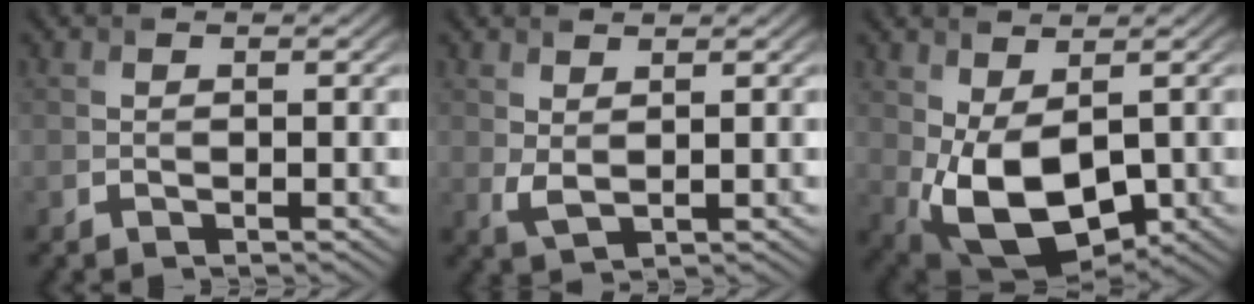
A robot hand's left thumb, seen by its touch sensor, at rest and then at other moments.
{"total": 2.2, "force": [1.2, 0.9, 1.6], "torque": [-0.041, -0.003, 0.027]}
{"total": 9.7, "force": [-0.6, 5.7, 7.9], "torque": [-0.180, -0.021, -0.004]}